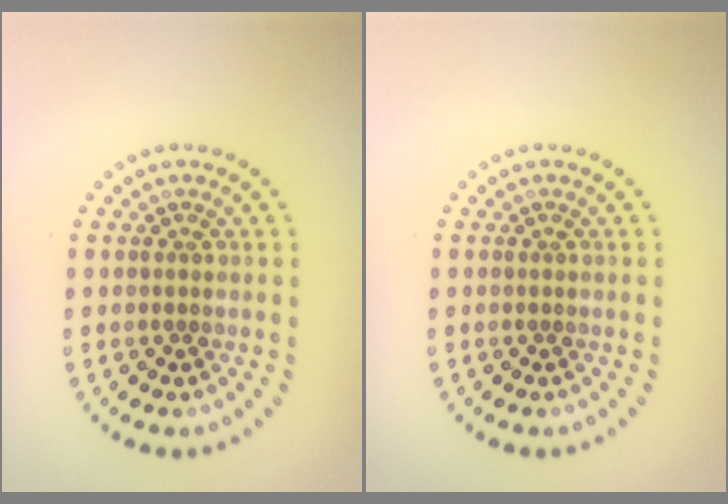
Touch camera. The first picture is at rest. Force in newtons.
{"total": 0.0}